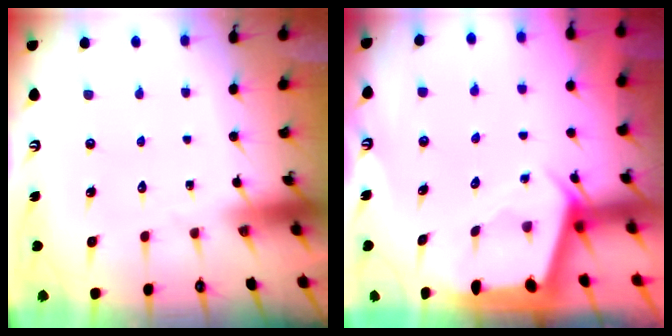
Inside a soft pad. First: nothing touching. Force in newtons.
{"total": 2.4, "press": 2.4, "slide": 0.3}